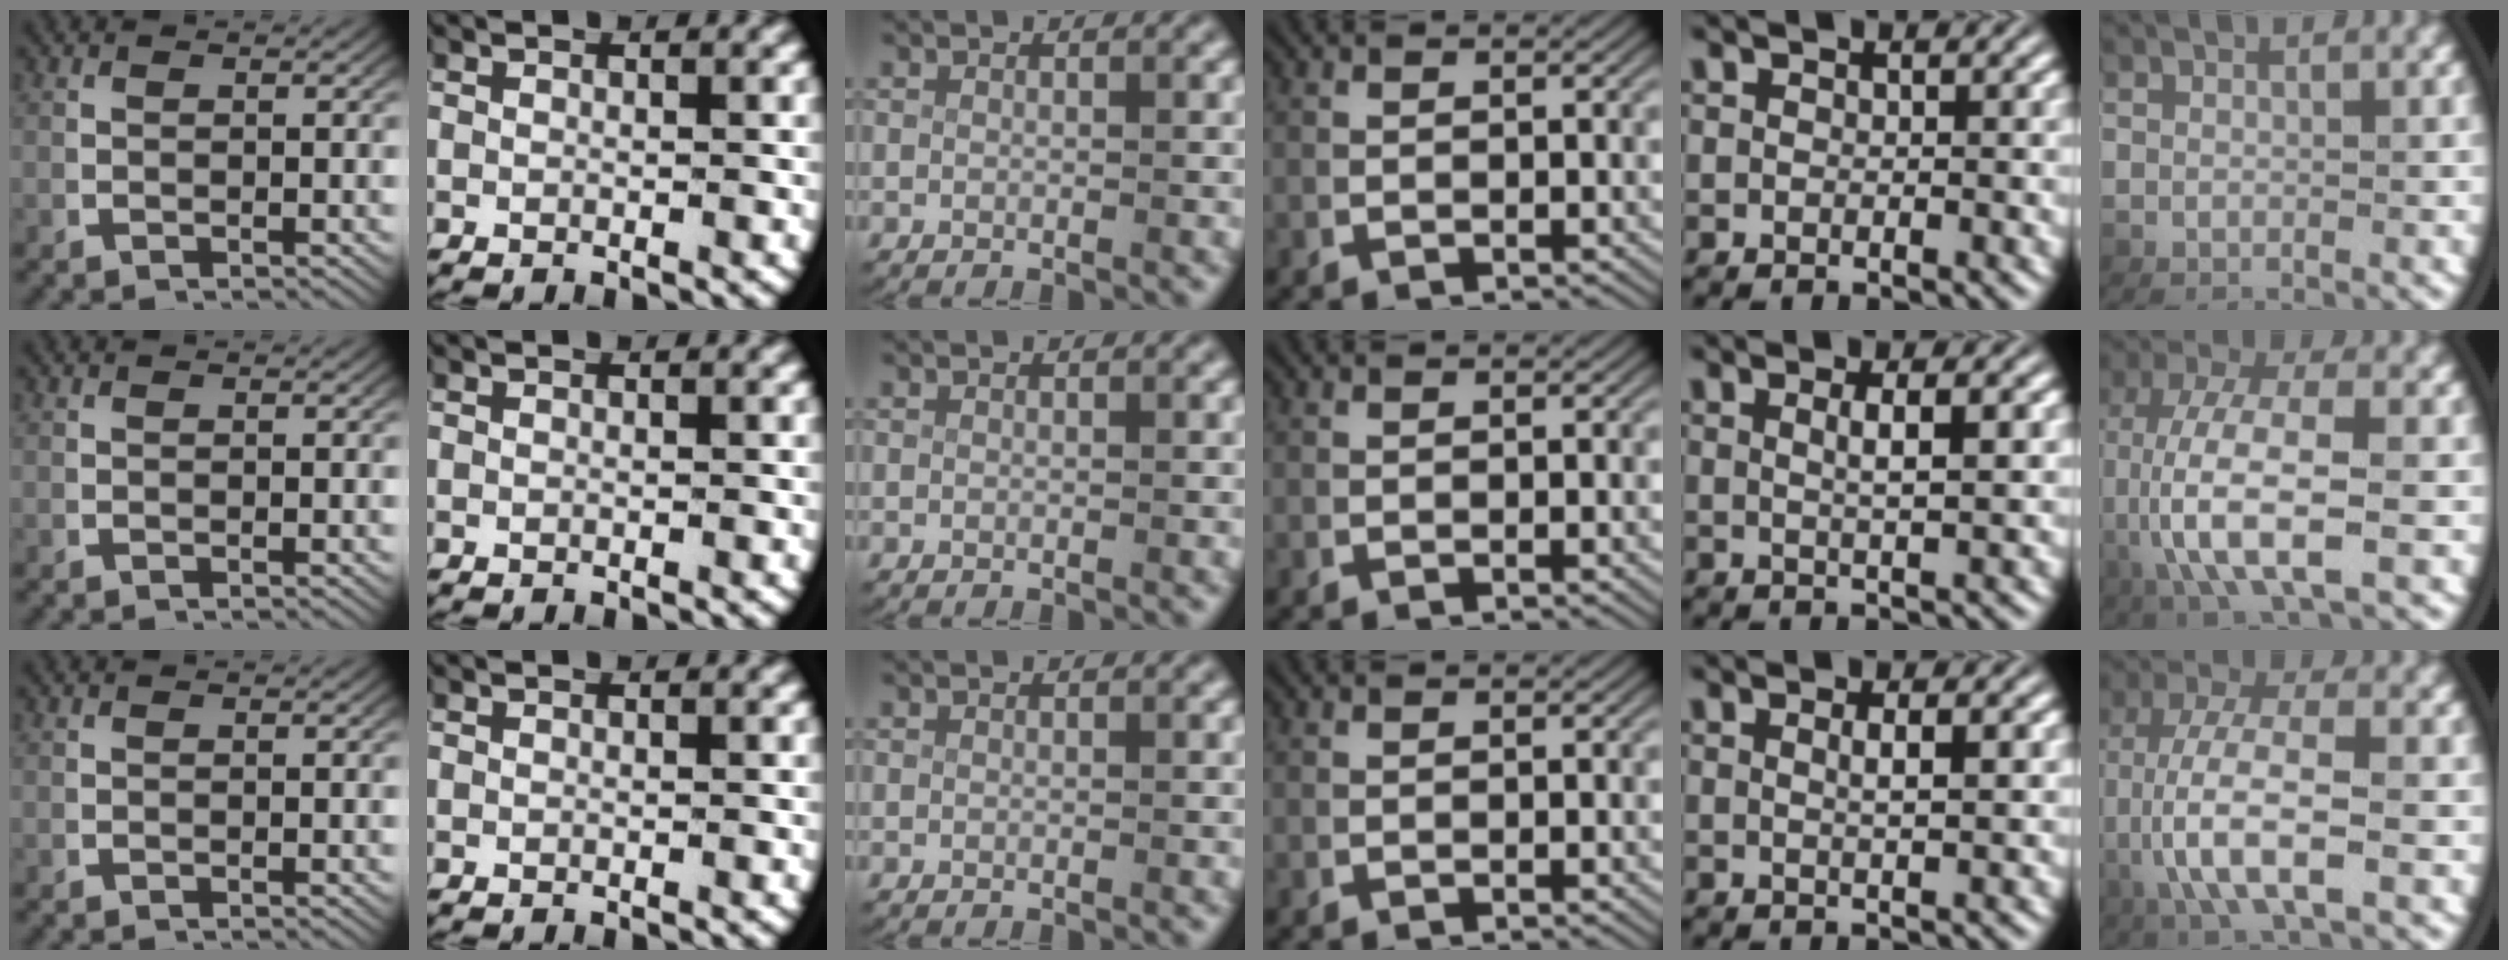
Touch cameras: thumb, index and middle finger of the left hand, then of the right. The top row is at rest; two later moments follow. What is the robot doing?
{"motion": "lift_and_place", "object": "ribbon"}